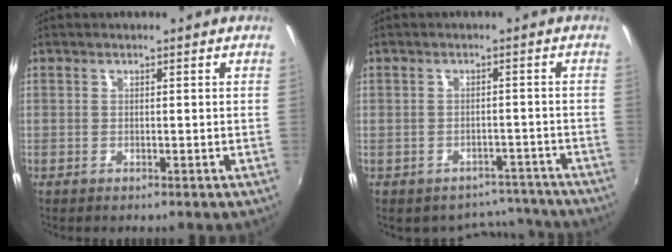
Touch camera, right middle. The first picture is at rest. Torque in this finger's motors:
{"motor_torque": [-0.83, 0.15, -0.31, -0.10]}